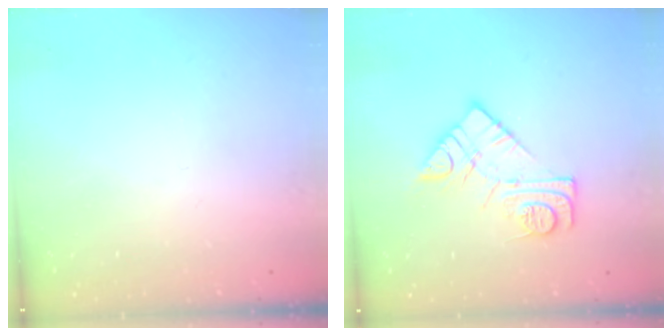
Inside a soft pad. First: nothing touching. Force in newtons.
{"total": 11.6, "press": 11.6, "slide": 0.6}